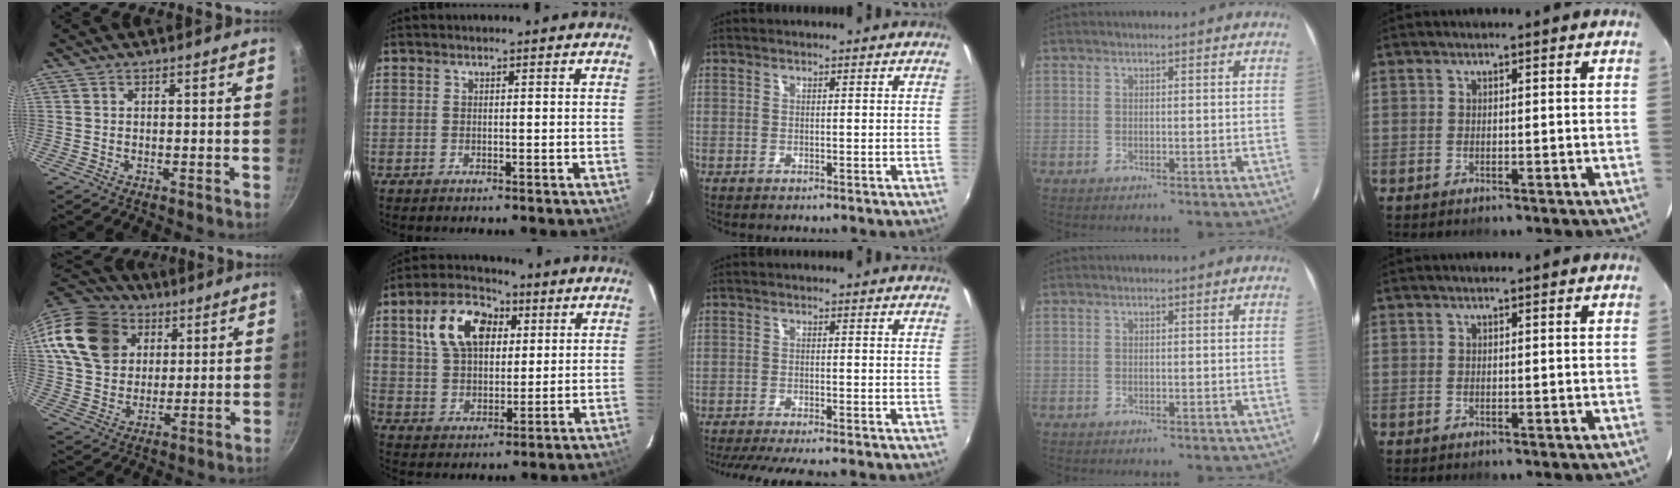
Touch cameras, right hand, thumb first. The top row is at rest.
{"thumb": {"total": 19.9, "force": [8.0, 15.3, 9.8], "torque": [-0.174, 0.009, 0.148]}, "index": {"total": 13.4, "force": [5.0, 8.4, 9.1], "torque": [-0.180, 0.037, 0.091]}, "middle": {"total": 11.3, "force": [-9.9, 1.3, 5.3], "torque": [-0.114, -0.028, -0.151]}}